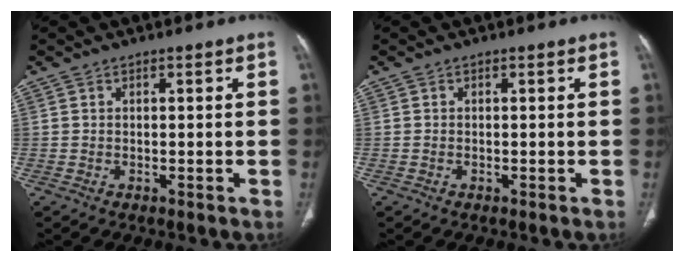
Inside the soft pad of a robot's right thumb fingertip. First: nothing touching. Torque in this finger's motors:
{"motor_torque": [0.11, -0.03, -0.04, -0.61, -0.02]}